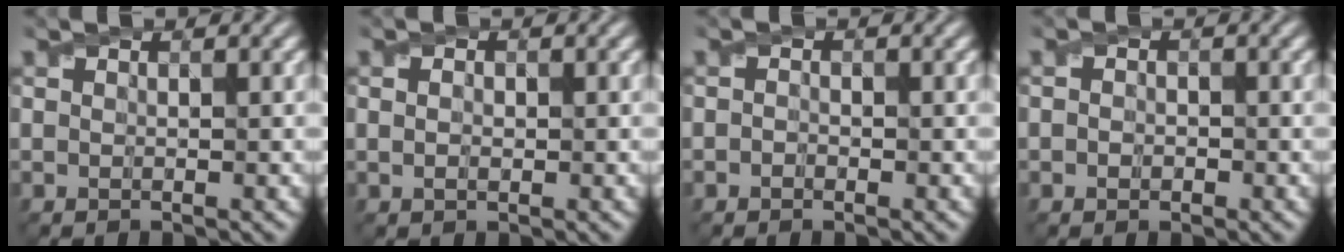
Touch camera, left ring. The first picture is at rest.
{"total": 1.4, "force": [0.2, 0.9, 1.0], "torque": [-0.020, 0.001, 0.004]}
{"total": 0.6, "force": [-0.3, 0.4, 0.3], "torque": [-0.006, -0.002, -0.008]}
{"total": 1.0, "force": [-0.3, 0.8, 0.5], "torque": [-0.011, -0.002, -0.009]}